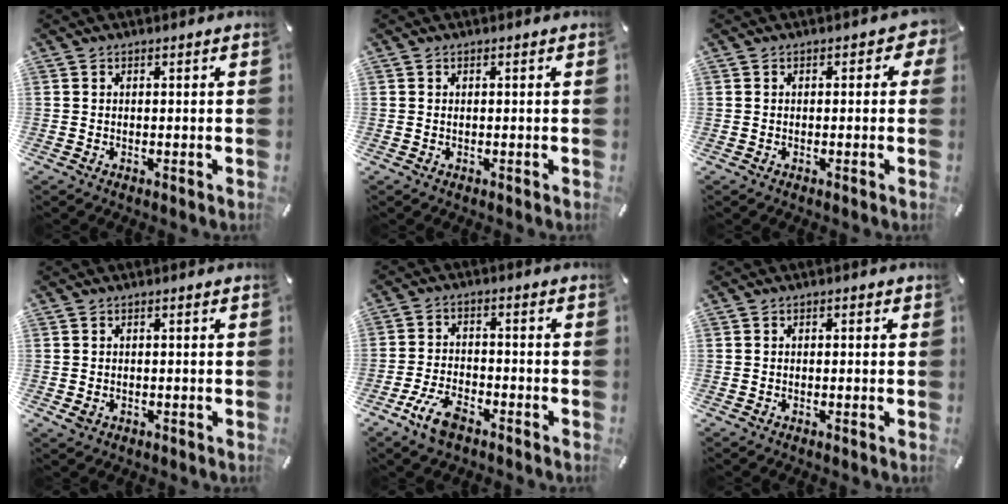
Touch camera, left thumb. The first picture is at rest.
{"total": 0.0}
{"total": 2.2, "force": [0.0, 1.6, 1.6], "torque": [-0.014, 0.002, -0.005]}
{"total": 1.4, "force": [-0.5, 1.2, 0.7], "torque": [-0.018, 0.000, -0.011]}
{"total": 7.7, "force": [-4.7, 3.7, 4.8], "torque": [-0.109, 0.013, -0.089]}
{"total": 0.7, "force": [-0.2, 0.5, 0.4], "torque": [-0.008, 0.003, -0.006]}